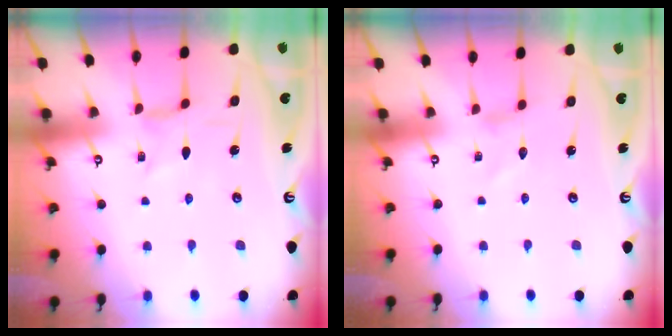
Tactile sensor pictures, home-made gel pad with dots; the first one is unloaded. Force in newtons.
{"total": 0.0}